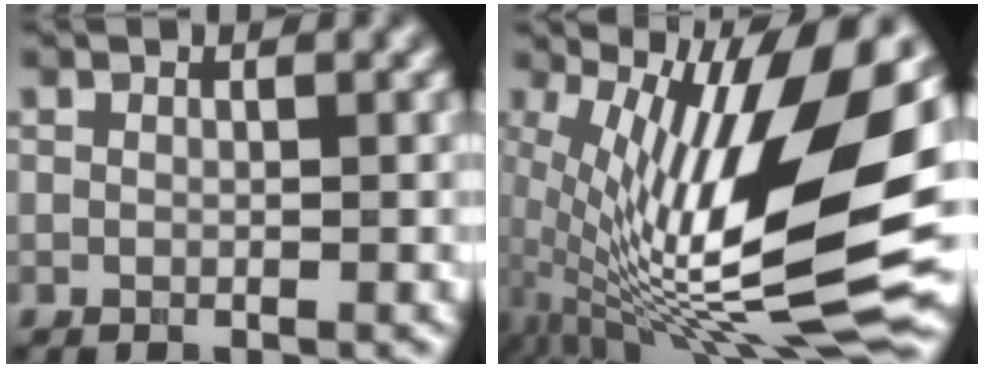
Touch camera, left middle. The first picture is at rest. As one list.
[{"total": 16.6, "force": [0.5, 5.9, 15.5], "torque": [-0.282, -0.004, 0.012]}]